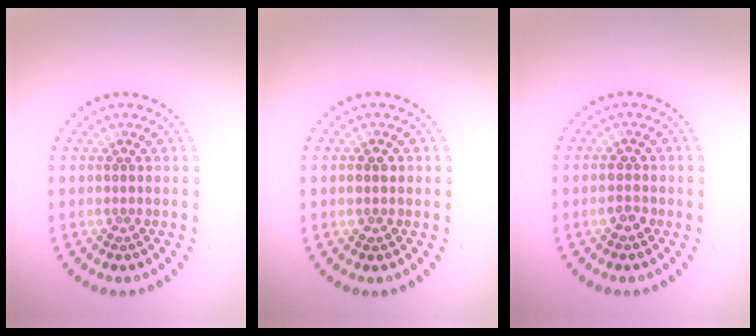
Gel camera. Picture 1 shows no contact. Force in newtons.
{"total": 1.4, "press": 1.4, "slide": 0.2}
{"total": 1.5, "press": 1.4, "slide": 0.3}